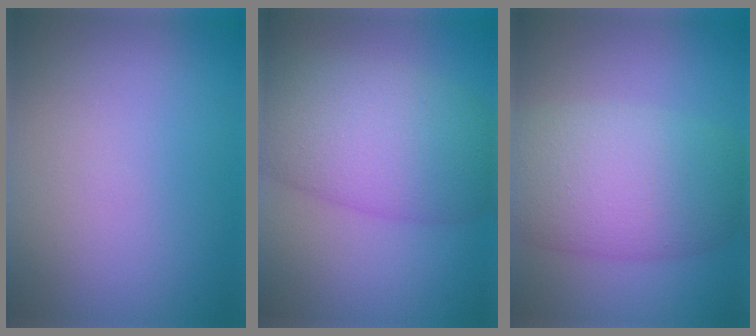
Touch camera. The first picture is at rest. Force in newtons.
{"total": 9.4, "press": 9.3, "slide": 0.4}
{"total": 8.8, "press": 8.8, "slide": 0.5}